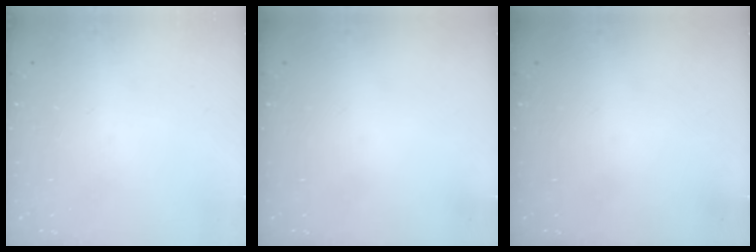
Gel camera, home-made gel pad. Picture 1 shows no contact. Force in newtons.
{"total": 0.0}
{"total": 0.0}